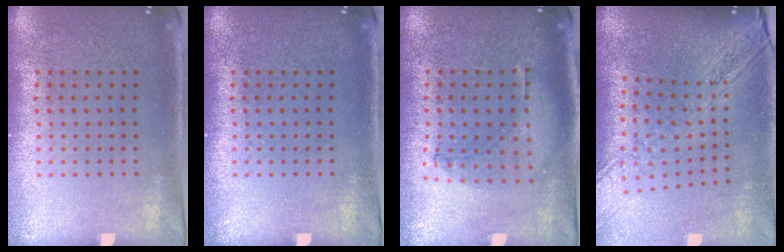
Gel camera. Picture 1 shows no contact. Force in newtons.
{"total": 0.0}
{"total": 0.9, "press": 0.9, "slide": 0.3}
{"total": 2.9, "press": 2.3, "slide": 1.9}